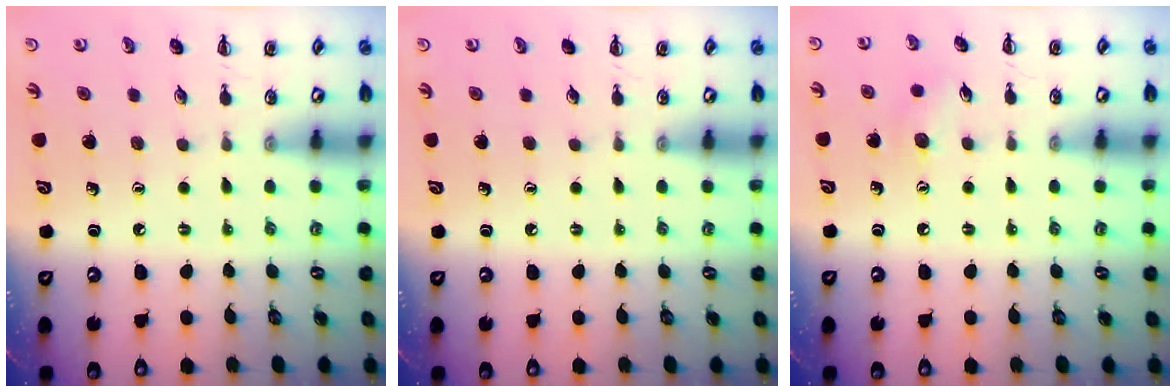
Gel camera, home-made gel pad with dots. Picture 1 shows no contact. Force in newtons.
{"total": 0.0}
{"total": 6.3, "press": 6.1, "slide": 1.7}